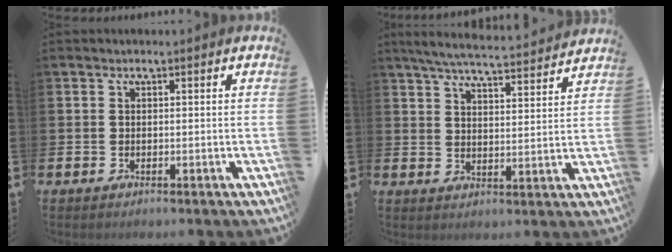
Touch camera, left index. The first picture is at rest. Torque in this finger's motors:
{"motor_torque": [0.63, -0.88, 0.07, 0.07]}